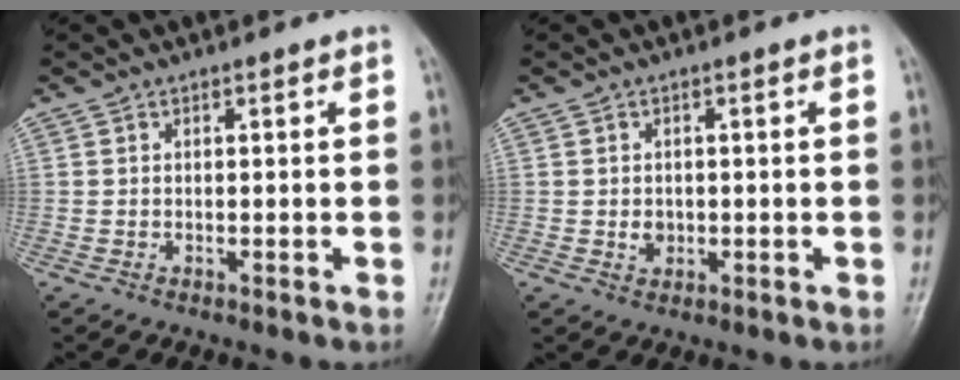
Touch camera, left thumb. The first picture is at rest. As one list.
[{"total": 2.2, "force": [-0.2, 1.8, 1.1], "torque": [-0.009, 0.002, 0.000]}]